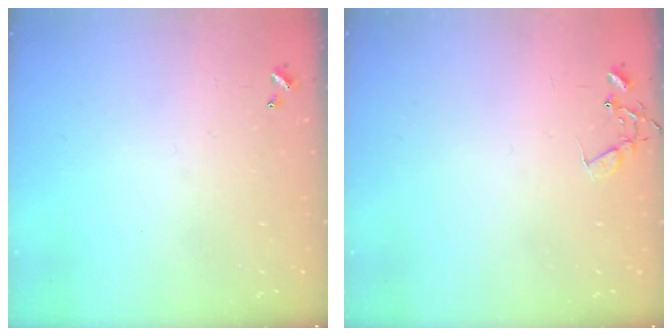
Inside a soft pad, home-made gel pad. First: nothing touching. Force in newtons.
{"total": 7.1, "press": 7.1, "slide": 0.5}